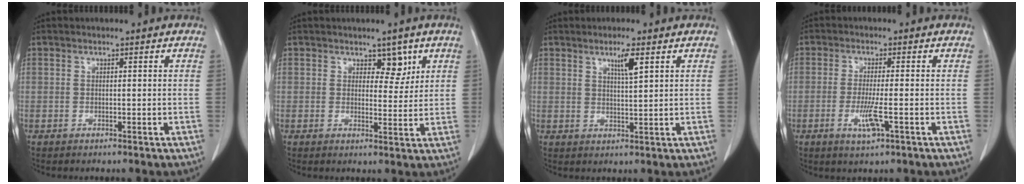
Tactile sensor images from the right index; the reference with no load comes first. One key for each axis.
{"total": 3.5, "fx": 2.0, "fy": 2.0, "fz": 2.1, "tx": -0.018, "ty": -0.002, "tz": 0.029}
{"total": 3.4, "fx": 1.8, "fy": 0.0, "fz": 2.9, "tx": -0.051, "ty": -0.006, "tz": 0.031}
{"total": 4.6, "fx": -1.6, "fy": 0.3, "fz": 4.3, "tx": -0.089, "ty": -0.011, "tz": -0.029}